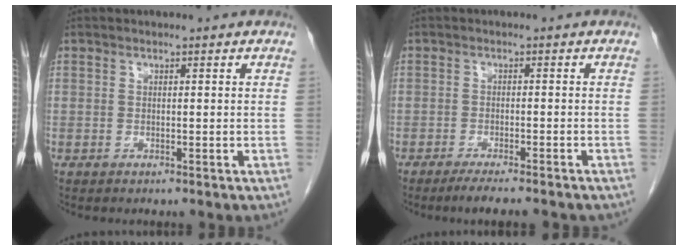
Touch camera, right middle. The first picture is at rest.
{"total": 7.7, "force": [-6.5, 0.8, 4.0], "torque": [-0.049, -0.011, -0.092]}